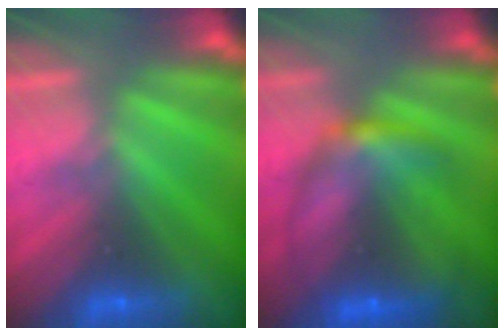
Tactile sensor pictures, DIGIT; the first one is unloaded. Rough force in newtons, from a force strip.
{"total": 6.9}